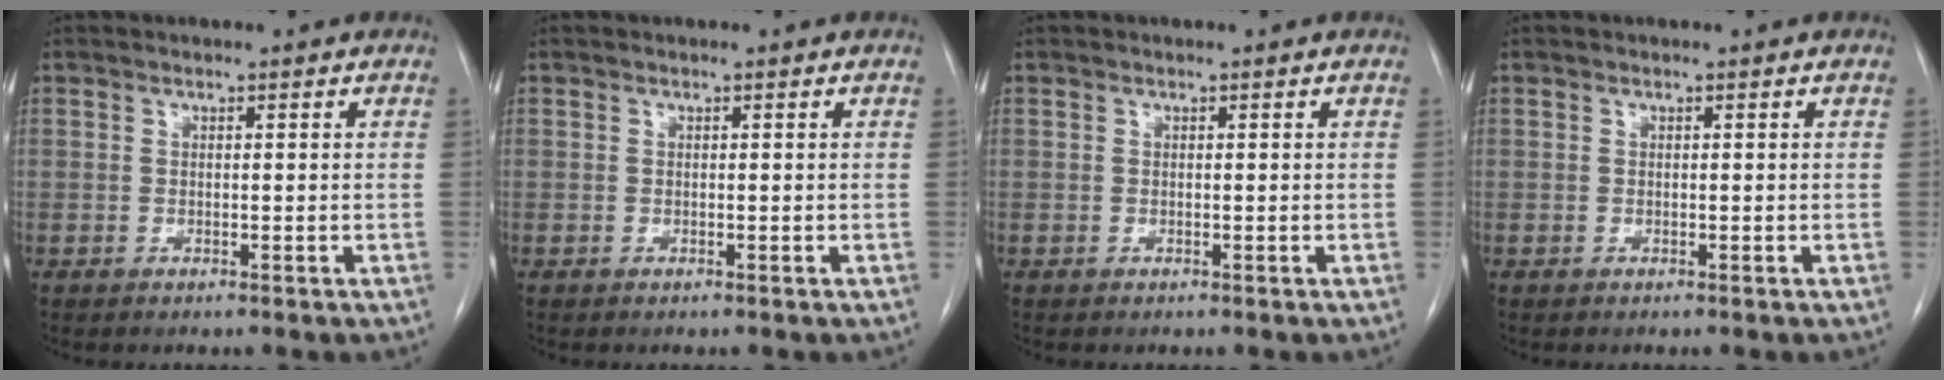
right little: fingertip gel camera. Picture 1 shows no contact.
{"total": 0.0}
{"total": 0.0}
{"total": 0.0}